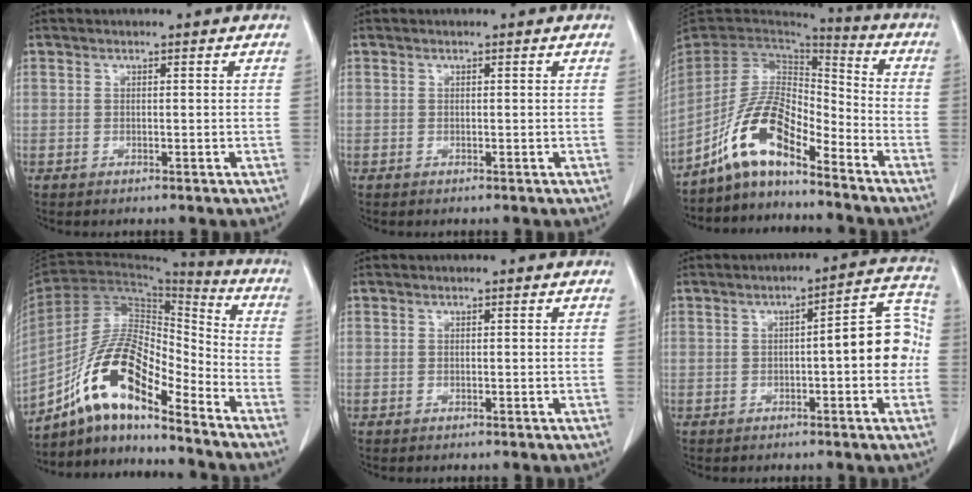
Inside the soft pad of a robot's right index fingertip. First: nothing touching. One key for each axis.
{"total": 0.0}
{"total": 10.9, "fx": -7.6, "fy": 3.3, "fz": 7.1, "tx": -0.154, "ty": 0.029, "tz": -0.145}
{"total": 14.3, "fx": -9.8, "fy": 3.5, "fz": 9.8, "tx": -0.187, "ty": 0.028, "tz": -0.176}
{"total": 0.0}
{"total": 9.2, "fx": -0.9, "fy": 2.0, "fz": 8.9, "tx": -0.103, "ty": 0.034, "tz": -0.016}